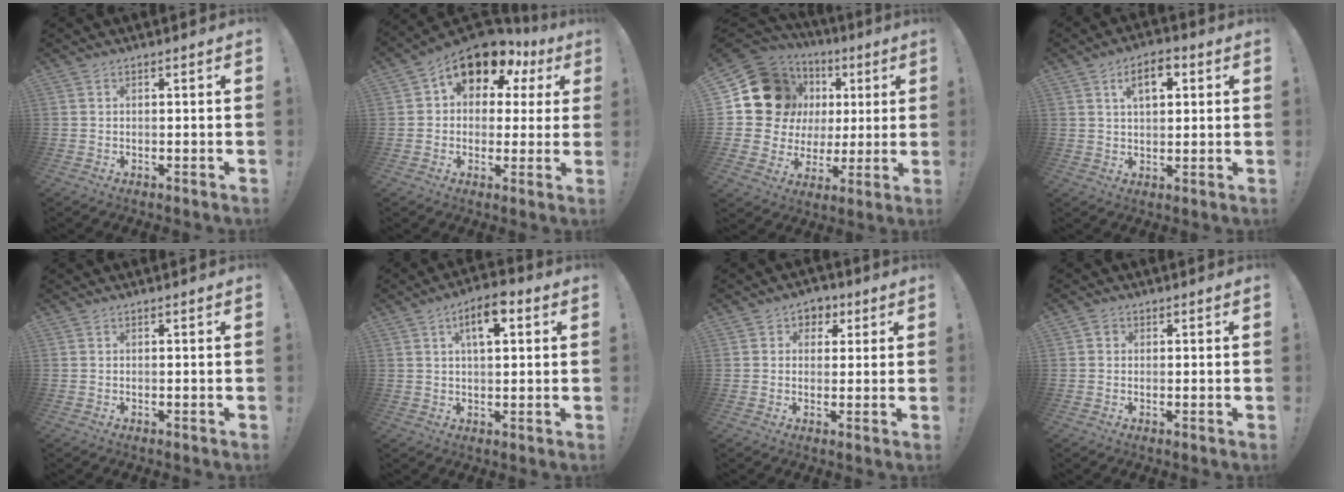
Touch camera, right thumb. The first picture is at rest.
{"total": 12.0, "force": [8.2, 6.6, 5.9], "torque": [-0.087, -0.063, 0.146]}
{"total": 18.4, "force": [6.1, 15.3, 8.3], "torque": [-0.115, -0.029, 0.146]}
{"total": 7.7, "force": [2.9, 4.1, 5.8], "torque": [-0.077, -0.001, 0.045]}
{"total": 0.0}
{"total": 7.9, "force": [2.9, 3.5, 6.4], "torque": [-0.085, -0.004, 0.044]}
{"total": 4.5, "force": [1.1, 4.1, 1.4], "torque": [-0.004, -0.002, 0.018]}
{"total": 1.4, "force": [0.4, 1.3, 0.3], "torque": [0.000, 0.003, 0.006]}